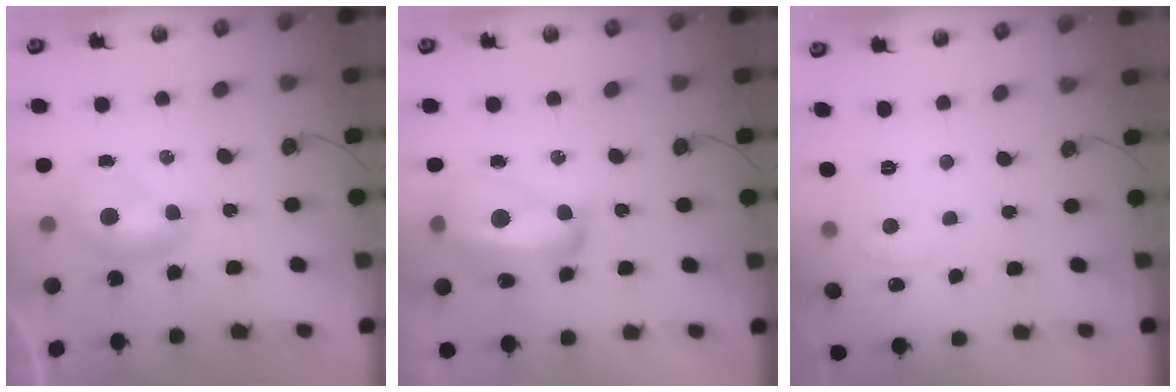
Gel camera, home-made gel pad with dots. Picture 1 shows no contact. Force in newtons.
{"total": 11.4, "press": 11.2, "slide": 1.8}
{"total": 0.7, "press": 0.2, "slide": 0.6}